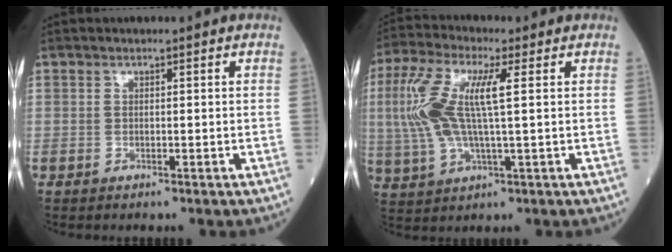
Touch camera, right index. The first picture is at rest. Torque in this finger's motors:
{"motor_torque": [1.01, 0.47, 0.33, 0.21]}